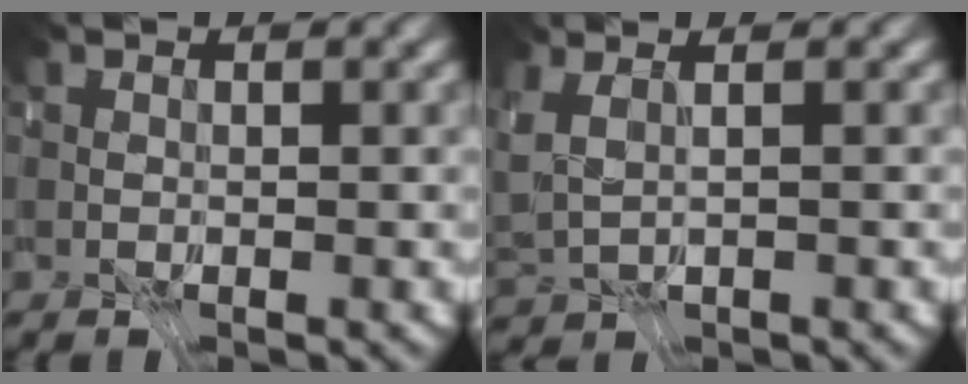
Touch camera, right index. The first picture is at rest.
{"total": 1.7, "force": [-0.3, -1.6, 0.5], "torque": [-0.016, -0.009, 0.008]}